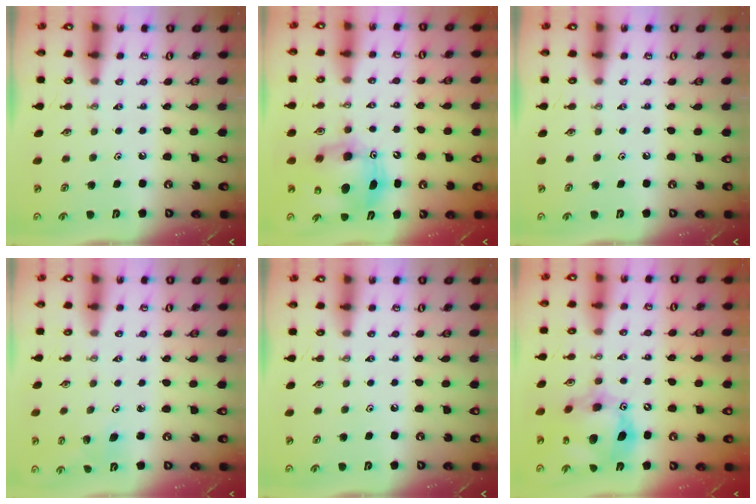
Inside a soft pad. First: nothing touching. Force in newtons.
{"total": 10.4, "press": 10.2, "slide": 2.2}
{"total": 0.0}
{"total": 2.8, "press": 2.5, "slide": 1.3}
{"total": 0.0}
{"total": 15.0, "press": 14.9, "slide": 1.3}